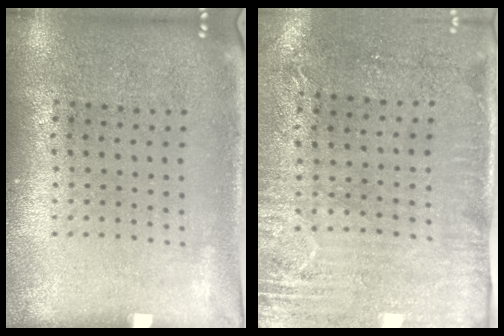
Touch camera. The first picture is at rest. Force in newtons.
{"total": 3.0, "press": 2.4, "slide": 1.7}